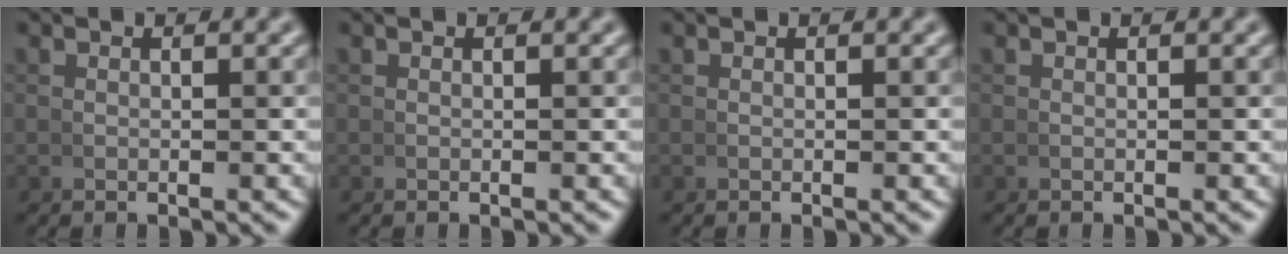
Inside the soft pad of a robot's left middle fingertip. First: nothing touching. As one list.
[{"total": 0.0}, {"total": 0.0}, {"total": 0.0}]